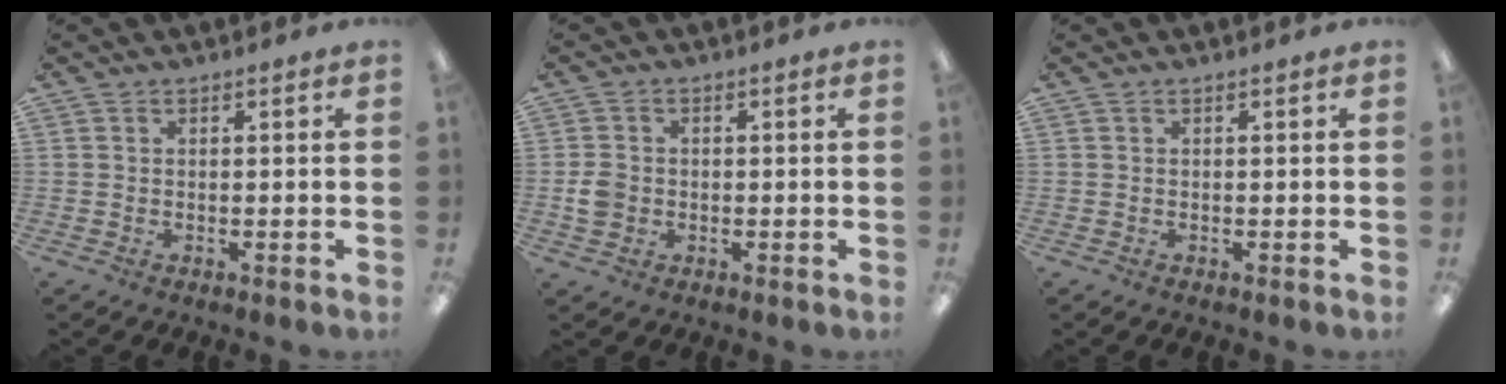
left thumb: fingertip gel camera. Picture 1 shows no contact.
{"total": 4.1, "force": [-0.6, 3.6, 1.9], "torque": [-0.024, 0.006, -0.010]}
{"total": 0.0}